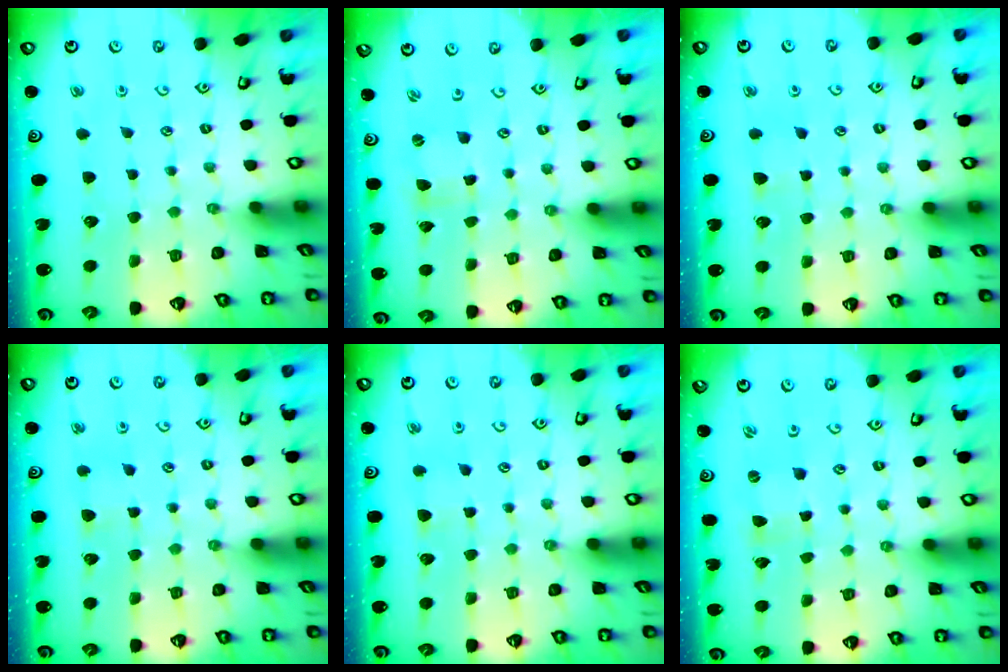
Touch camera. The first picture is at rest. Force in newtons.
{"total": 0.0}
{"total": 3.6, "press": 3.6, "slide": 0.5}
{"total": 3.1, "press": 3.1, "slide": 0.5}
{"total": 3.1, "press": 3.1, "slide": 0.5}
{"total": 0.0}